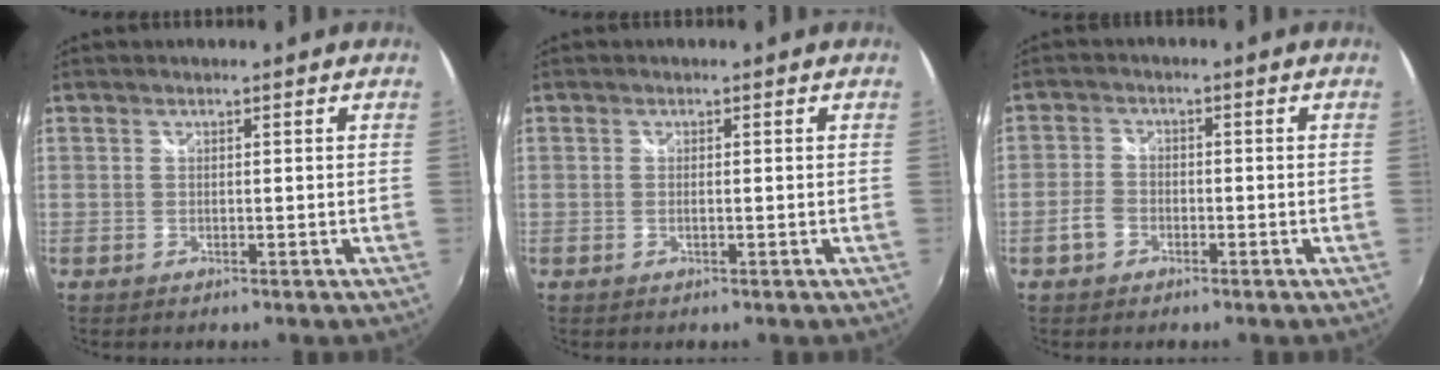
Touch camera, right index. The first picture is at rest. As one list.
[{"total": 0.7, "force": [-0.1, 0.0, 0.7], "torque": [-0.015, 0.000, -0.004]}, {"total": 3.5, "force": [-1.8, 2.5, 1.5], "torque": [-0.036, 0.009, -0.032]}]